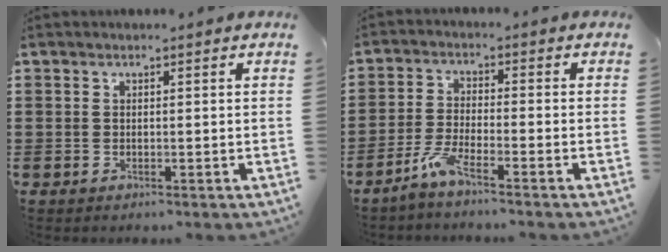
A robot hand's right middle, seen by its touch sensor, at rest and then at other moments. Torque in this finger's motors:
{"motor_torque": [-0.09, -0.09, 0.06, 0.01]}